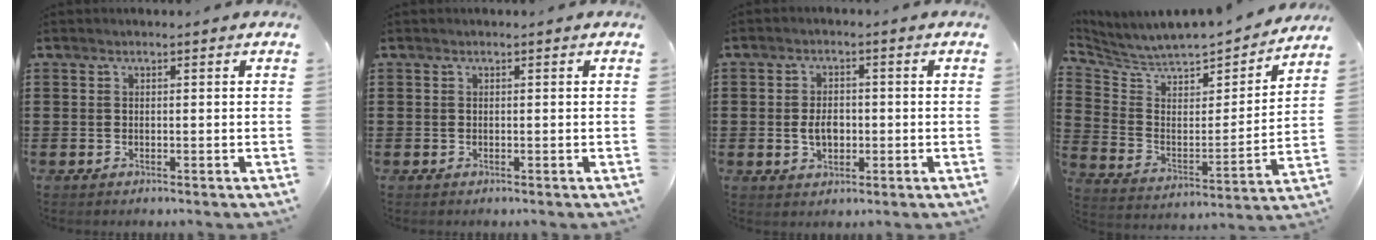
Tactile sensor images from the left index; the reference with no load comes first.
{"total": 0.0}
{"total": 3.8, "force": [-0.4, 2.4, 2.9], "torque": [-0.048, 0.003, -0.009]}
{"total": 5.2, "force": [4.9, 1.4, 0.6], "torque": [-0.047, -0.051, 0.080]}